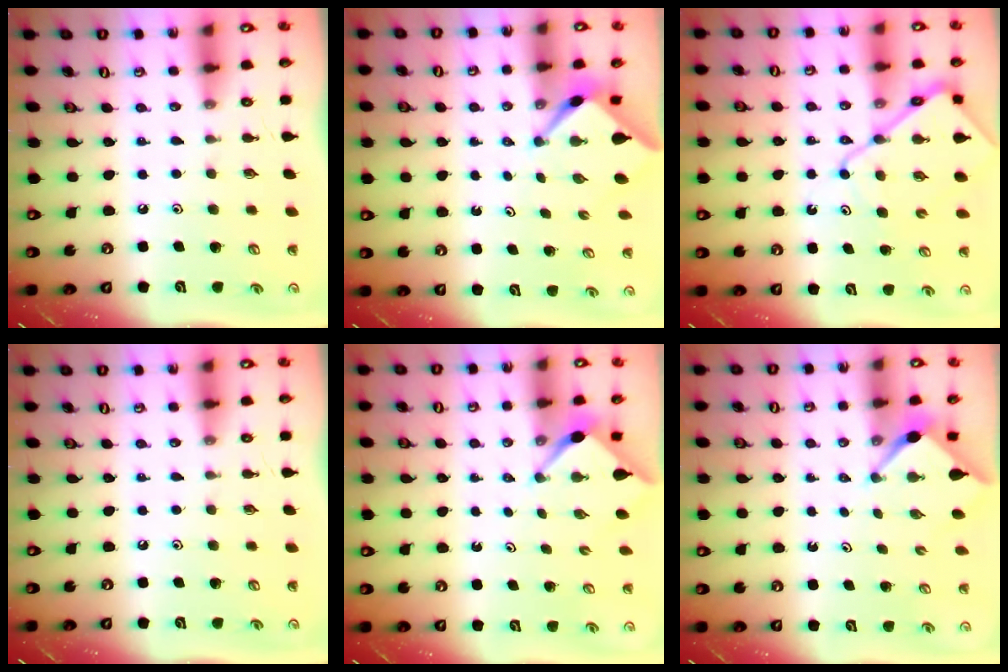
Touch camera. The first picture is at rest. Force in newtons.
{"total": 2.5, "press": 2.5, "slide": 0.3}
{"total": 12.9, "press": 12.8, "slide": 1.4}
{"total": 0.0}
{"total": 2.5, "press": 2.5, "slide": 0.3}
{"total": 2.5, "press": 2.5, "slide": 0.3}